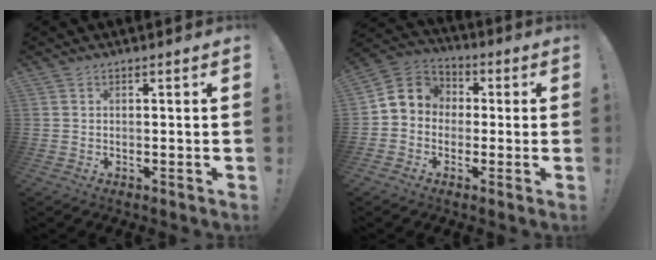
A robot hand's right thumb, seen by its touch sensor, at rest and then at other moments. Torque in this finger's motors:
{"motor_torque": [0.22, -0.03, 0.68, -0.31, 0.00]}